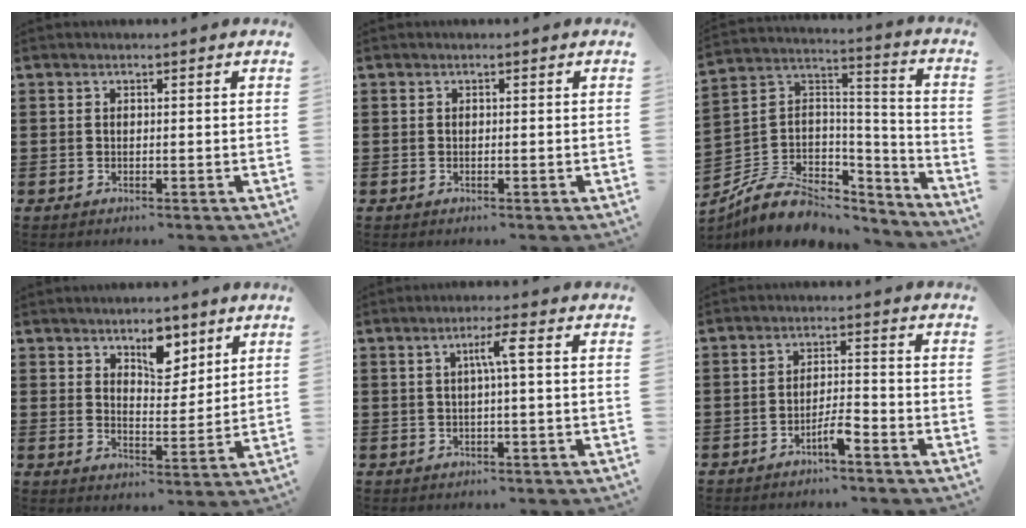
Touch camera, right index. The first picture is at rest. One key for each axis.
{"total": 0.0}
{"total": 9.4, "fx": -6.0, "fy": 5.9, "fz": 4.3, "tx": -0.091, "ty": 0.023, "tz": -0.108}
{"total": 6.4, "fx": 4.3, "fy": 3.2, "fz": 3.4, "tx": -0.048, "ty": -0.006, "tz": 0.072}
{"total": 3.7, "fx": 0.5, "fy": -0.1, "fz": 3.7, "tx": -0.070, "ty": 0.002, "tz": 0.004}
{"total": 3.8, "fx": -2.7, "fy": 0.4, "fz": 2.6, "tx": -0.060, "ty": 0.000, "tz": -0.055}